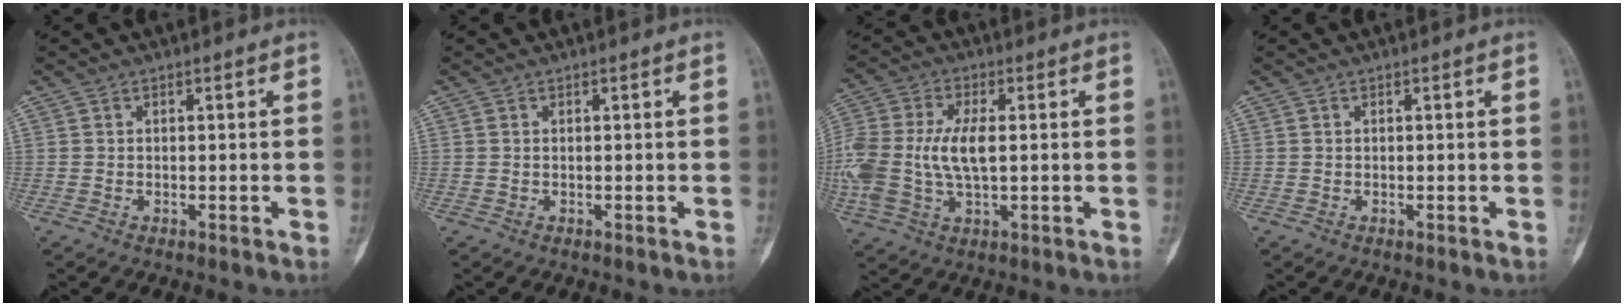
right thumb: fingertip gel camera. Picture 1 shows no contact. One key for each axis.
{"total": 0.0}
{"total": 15.8, "fx": 0.0, "fy": 8.5, "fz": 13.4, "tx": -0.327, "ty": 0.003, "tz": 0.004}
{"total": 0.0}